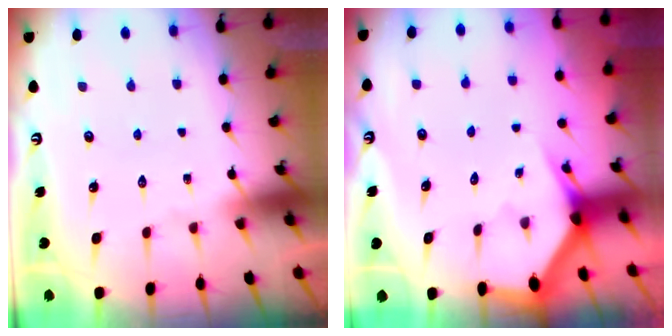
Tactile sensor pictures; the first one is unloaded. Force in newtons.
{"total": 2.6, "press": 2.6, "slide": 0.0}